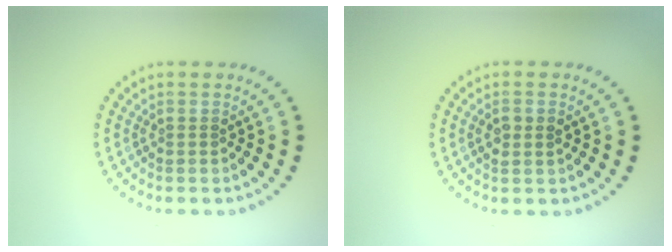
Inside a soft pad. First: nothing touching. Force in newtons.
{"total": 1.5, "press": 1.4, "slide": 0.3}